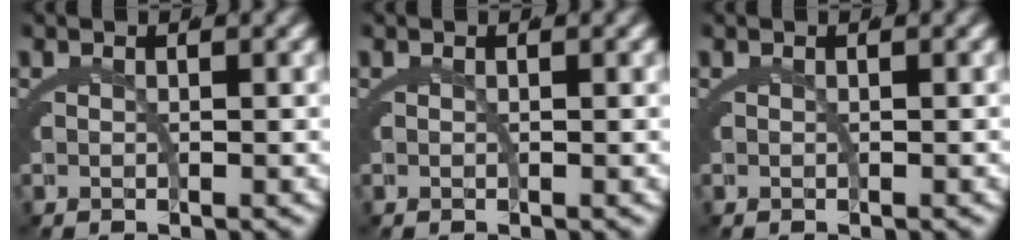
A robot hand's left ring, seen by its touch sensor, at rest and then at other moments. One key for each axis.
{"total": 0.0}
{"total": 0.0}